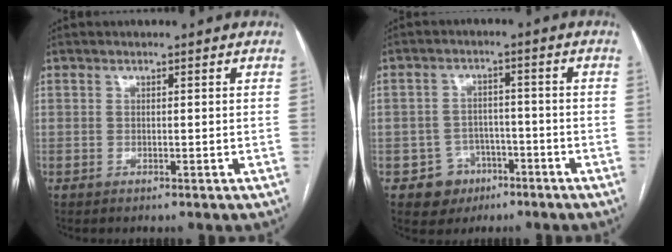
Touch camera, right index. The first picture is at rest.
{"total": 5.5, "force": [-2.8, 4.8, 0.5], "torque": [0.002, 0.014, -0.034]}